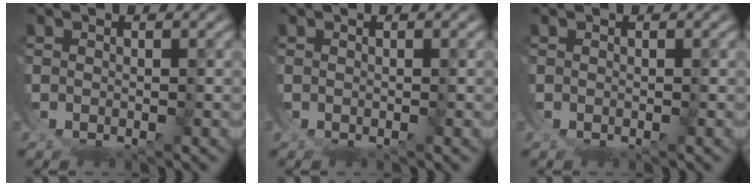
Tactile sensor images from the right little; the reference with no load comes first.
{"total": 0.0}
{"total": 0.0}